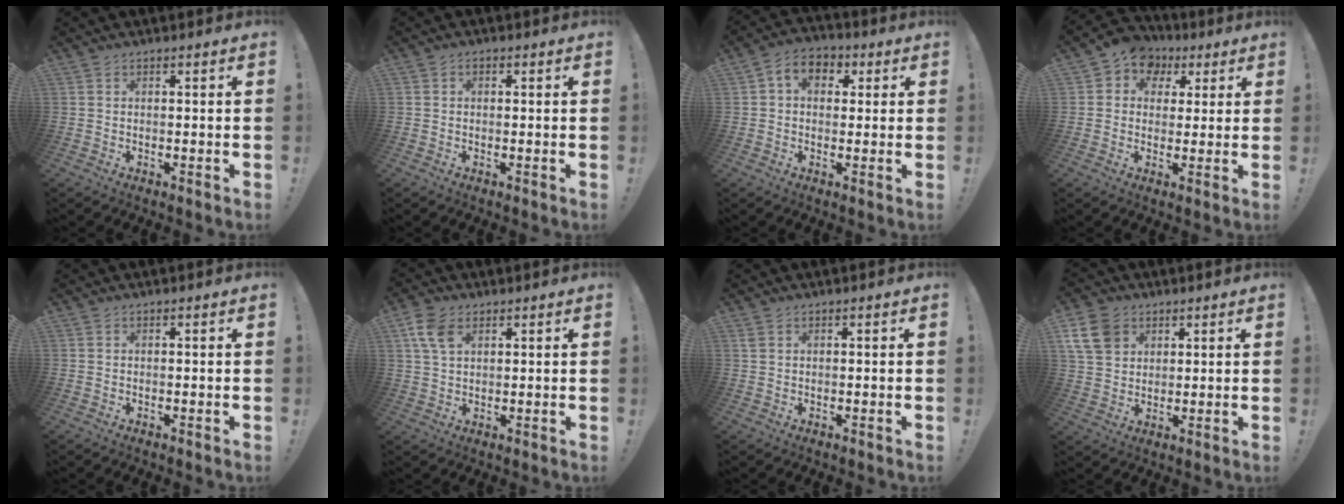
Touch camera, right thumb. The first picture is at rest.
{"total": 1.0, "force": [-0.4, 0.8, 0.5], "torque": [-0.008, 0.004, -0.008]}
{"total": 7.1, "force": [1.6, 5.5, 4.2], "torque": [-0.056, 0.002, 0.030]}
{"total": 6.8, "force": [1.4, 6.3, 2.2], "torque": [-0.024, -0.003, 0.031]}
{"total": 0.0}
{"total": 7.2, "force": [3.2, 4.4, 4.7], "torque": [-0.094, -0.002, 0.063]}
{"total": 1.0, "force": [0.5, 0.6, 0.5], "torque": [-0.014, 0.003, 0.011]}
{"total": 10.9, "force": [5.2, 8.1, 5.0], "torque": [-0.097, -0.019, 0.104]}